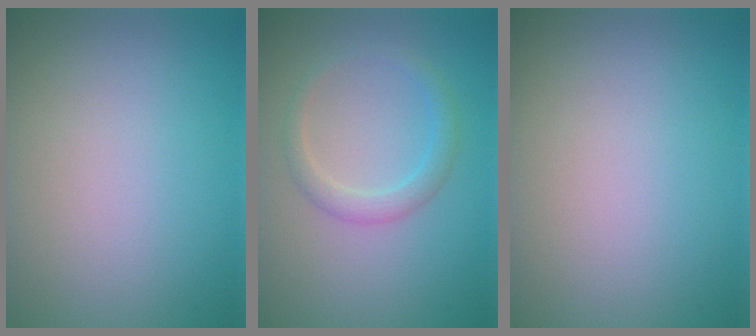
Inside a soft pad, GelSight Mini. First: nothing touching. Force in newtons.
{"total": 2.0, "press": 2.0, "slide": 0.1}
{"total": 0.0}